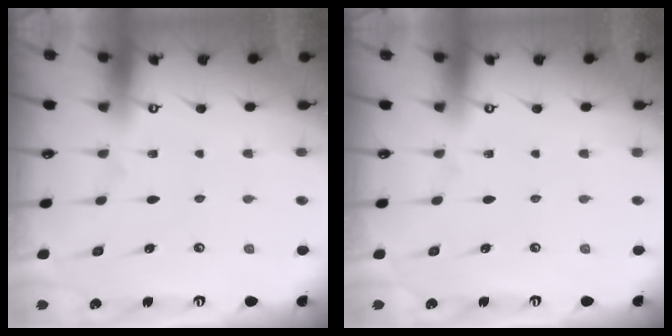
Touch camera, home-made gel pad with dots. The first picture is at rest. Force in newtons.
{"total": 0.0}